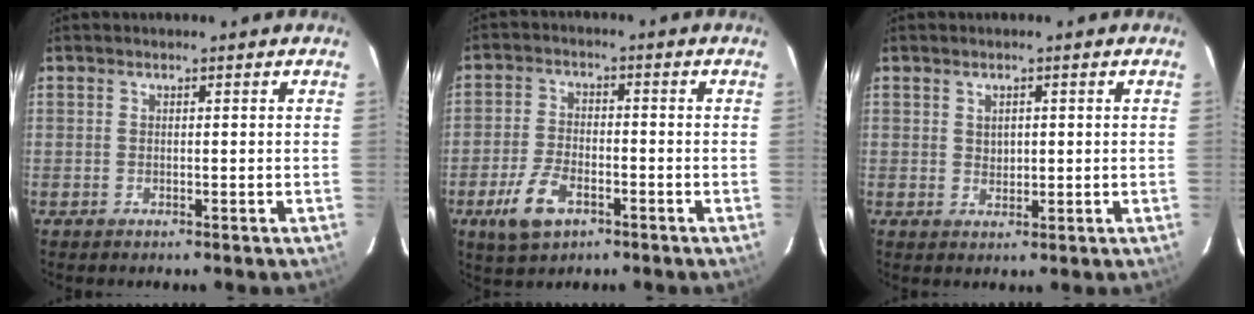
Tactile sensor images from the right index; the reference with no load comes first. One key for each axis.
{"total": 8.4, "fx": -4.4, "fy": 4.4, "fz": 5.7, "tx": -0.134, "ty": -0.003, "tz": -0.078}
{"total": 2.1, "fx": 0.5, "fy": 1.7, "fz": 1.1, "tx": -0.015, "ty": 0.005, "tz": 0.012}